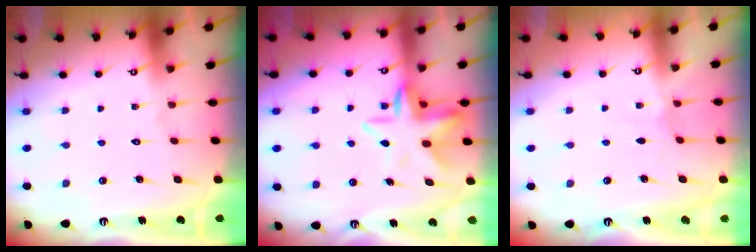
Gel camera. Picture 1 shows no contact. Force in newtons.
{"total": 9.9, "press": 9.6, "slide": 2.4}
{"total": 0.7, "press": 0.6, "slide": 0.3}